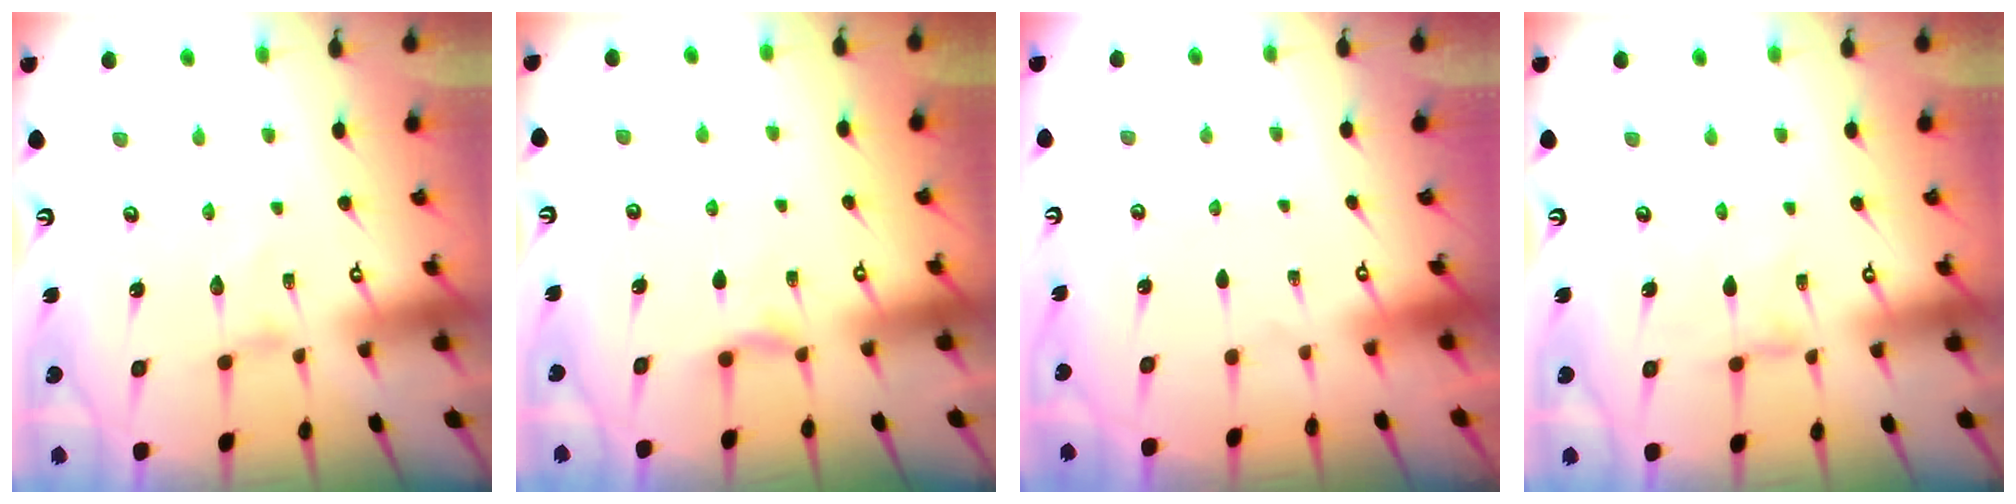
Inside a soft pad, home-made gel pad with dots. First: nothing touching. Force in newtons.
{"total": 3.8, "press": 3.8, "slide": 0.6}
{"total": 0.0}
{"total": 0.9, "press": 0.8, "slide": 0.3}